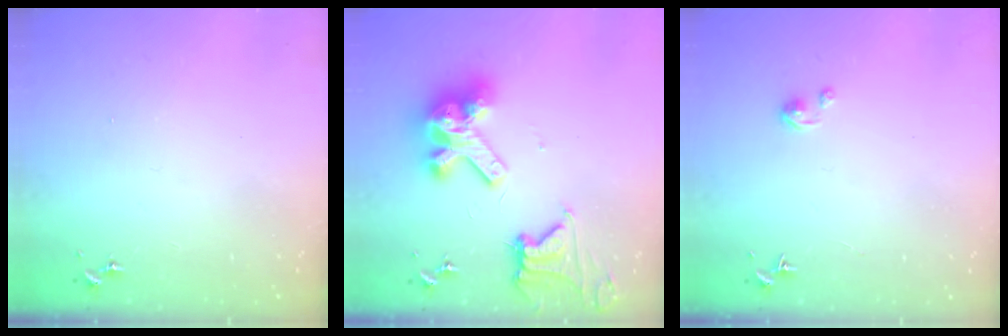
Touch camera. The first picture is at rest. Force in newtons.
{"total": 15.4, "press": 15.3, "slide": 2.1}
{"total": 2.6, "press": 2.6, "slide": 0.3}